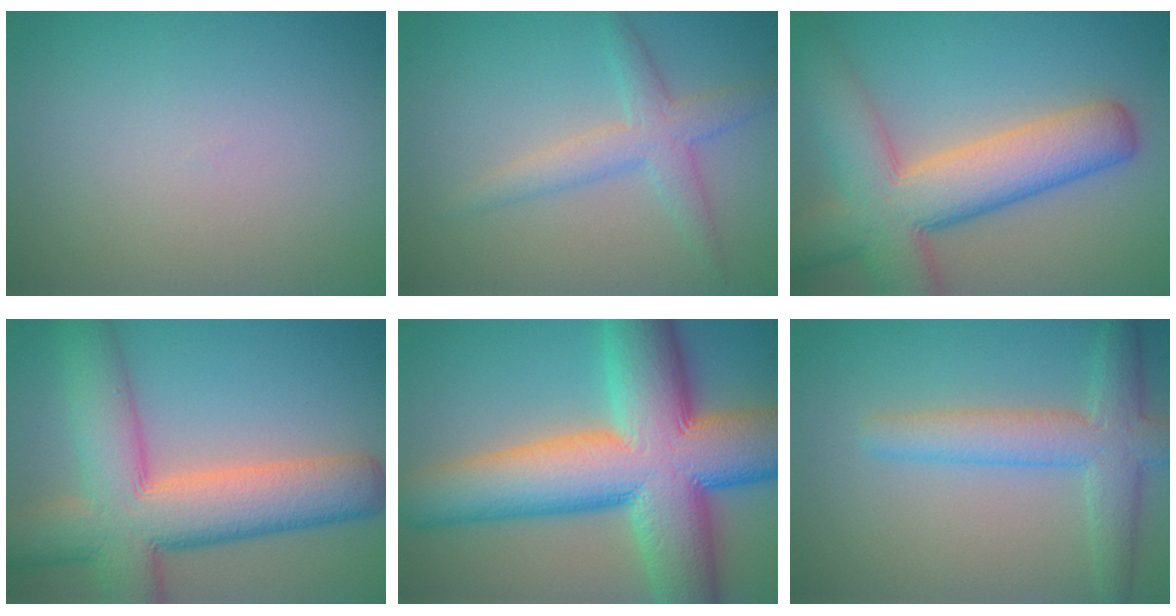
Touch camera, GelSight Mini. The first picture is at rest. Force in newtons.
{"total": 3.1, "press": 3.1, "slide": 0.1}
{"total": 9.7, "press": 9.7, "slide": 0.5}
{"total": 10.9, "press": 10.9, "slide": 0.6}
{"total": 15.9, "press": 15.9, "slide": 0.6}
{"total": 4.7, "press": 4.7, "slide": 0.3}